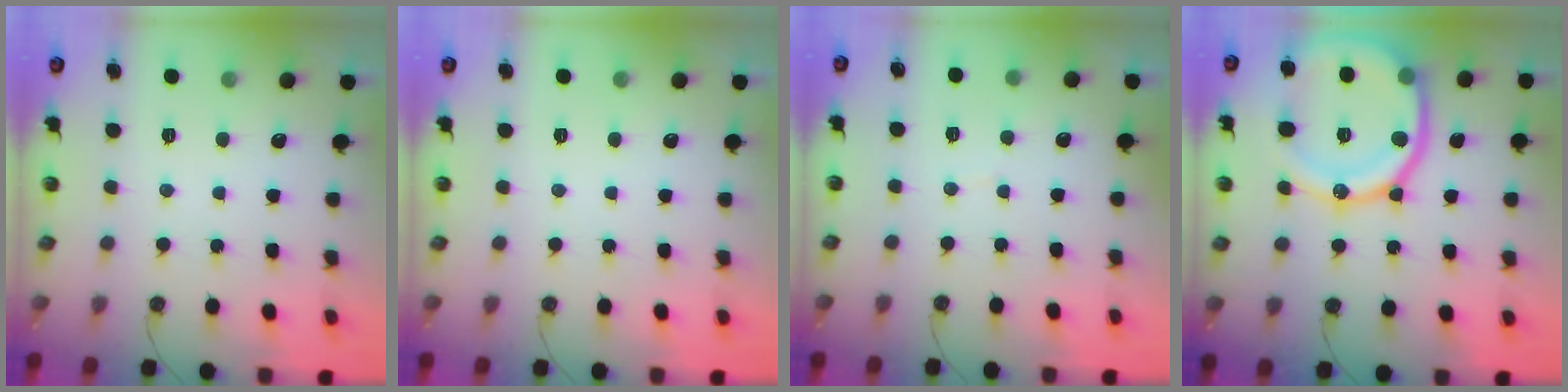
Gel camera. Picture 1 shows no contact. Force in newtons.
{"total": 0.0}
{"total": 2.0, "press": 2.0, "slide": 0.1}
{"total": 23.0, "press": 22.9, "slide": 2.7}